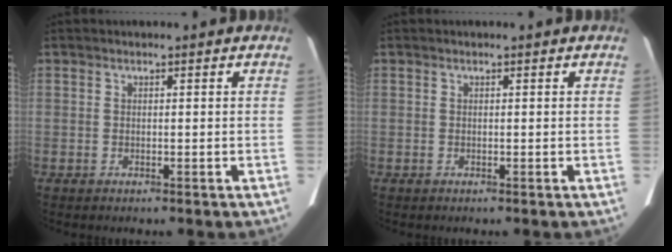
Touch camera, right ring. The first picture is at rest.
{"total": 0.0}